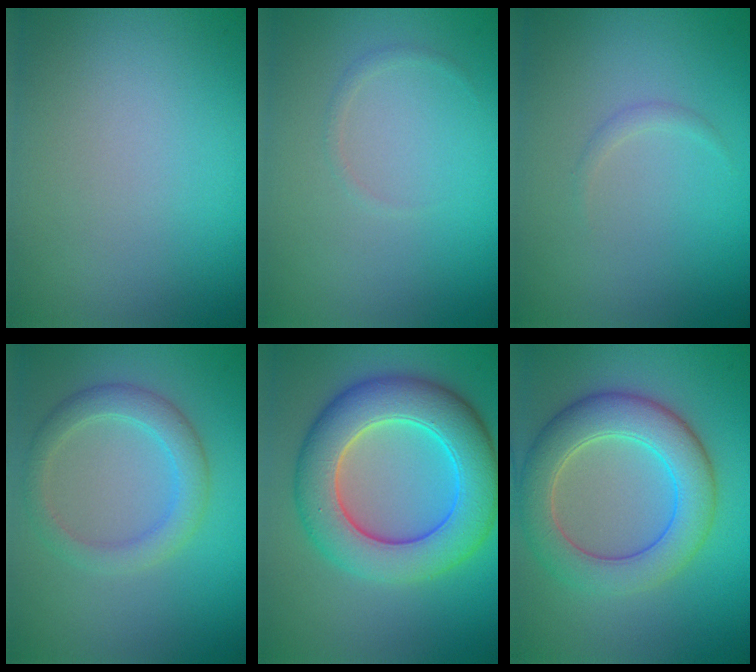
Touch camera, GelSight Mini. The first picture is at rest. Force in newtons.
{"total": 0.6, "press": 0.6, "slide": 0.1}
{"total": 0.6, "press": 0.6, "slide": 0.0}
{"total": 3.1, "press": 3.1, "slide": 0.1}
{"total": 8.8, "press": 8.8, "slide": 0.2}
{"total": 6.5, "press": 6.5, "slide": 0.0}